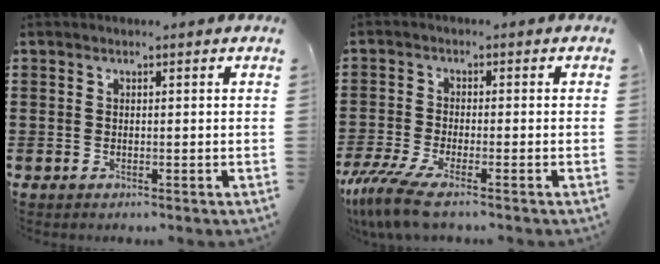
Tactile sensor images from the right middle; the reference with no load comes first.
{"total": 5.8, "force": [-4.3, 0.8, 3.8], "torque": [-0.098, -0.024, -0.086]}